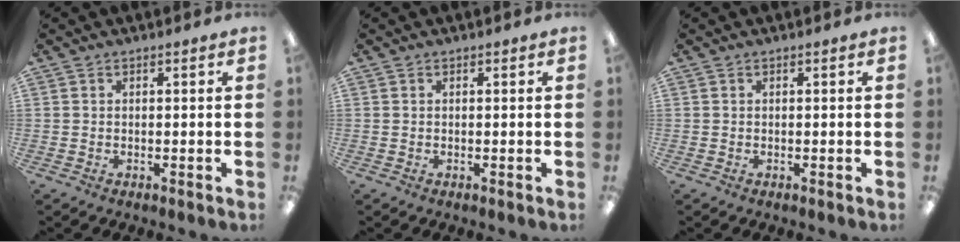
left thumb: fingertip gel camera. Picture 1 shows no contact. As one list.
[{"total": 0.0}, {"total": 0.0}]